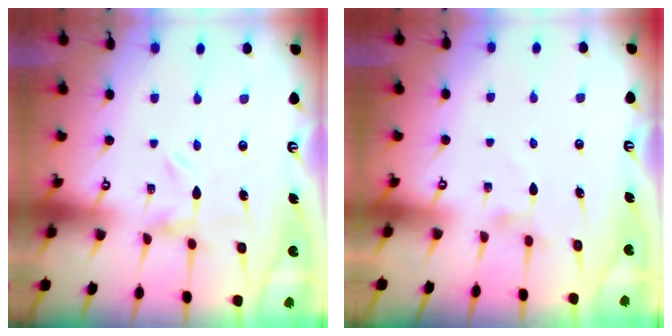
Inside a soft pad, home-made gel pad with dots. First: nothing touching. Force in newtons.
{"total": 2.3, "press": 2.3, "slide": 0.4}